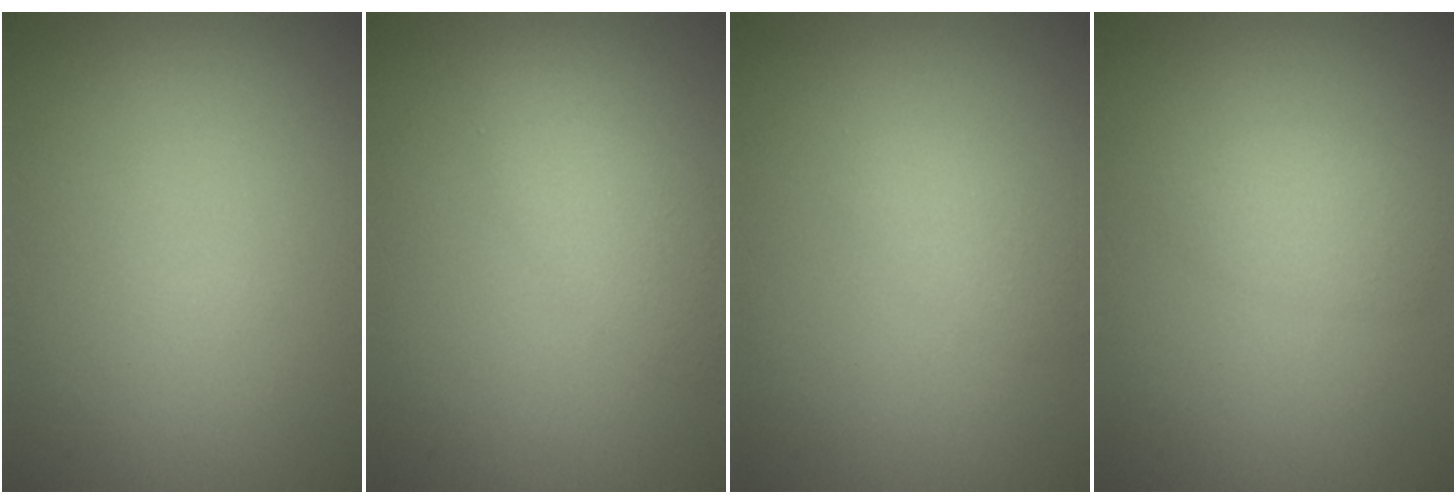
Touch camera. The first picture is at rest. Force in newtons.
{"total": 3.5, "press": 3.5, "slide": 0.1}
{"total": 1.4, "press": 1.4, "slide": 0.1}
{"total": 2.1, "press": 2.1, "slide": 0.1}